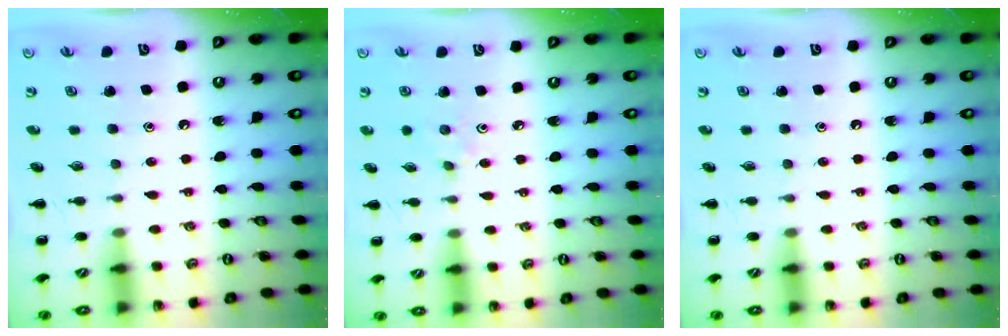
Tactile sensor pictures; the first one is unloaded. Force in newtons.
{"total": 2.4, "press": 2.2, "slide": 0.8}
{"total": 0.0}